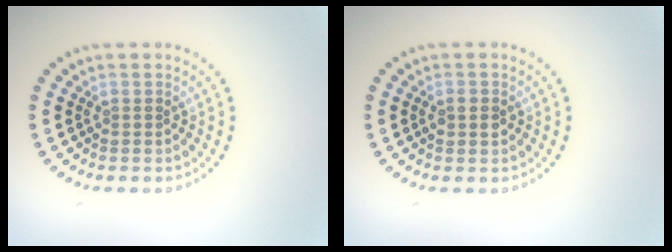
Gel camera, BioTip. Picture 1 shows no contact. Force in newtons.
{"total": 1.7, "press": 1.7, "slide": 0.1}